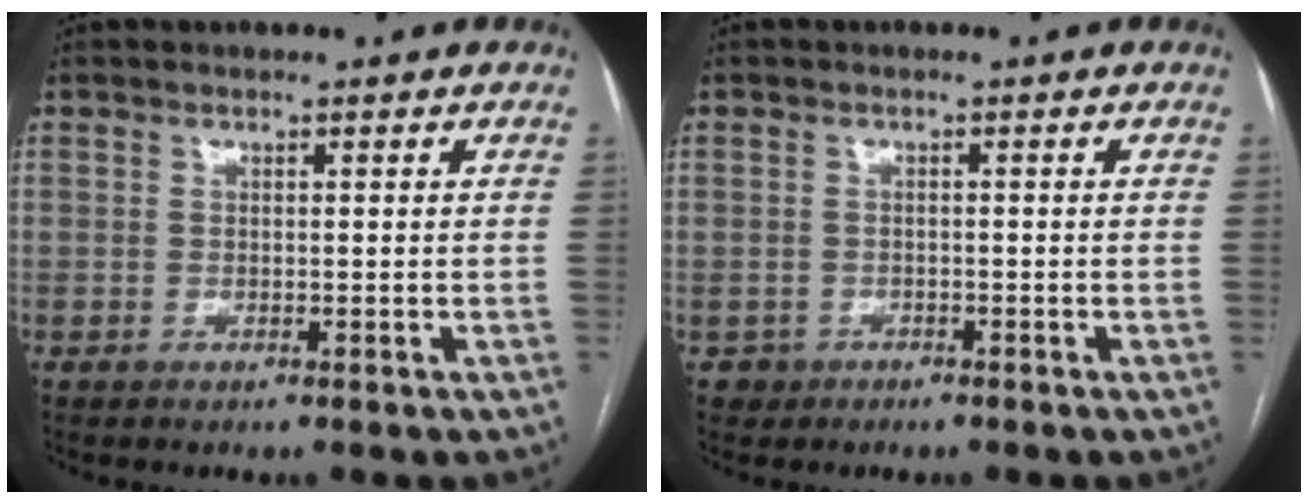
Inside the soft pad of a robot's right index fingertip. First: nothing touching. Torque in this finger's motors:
{"motor_torque": [-0.42, 0.30, -1.05, -0.21]}